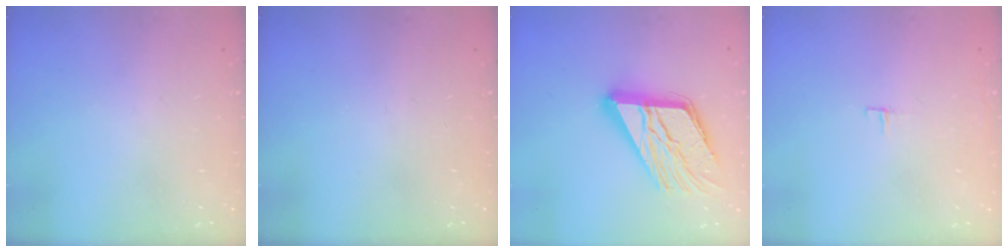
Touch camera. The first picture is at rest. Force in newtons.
{"total": 0.0}
{"total": 18.9, "press": 18.8, "slide": 1.9}
{"total": 3.1, "press": 3.1, "slide": 0.2}